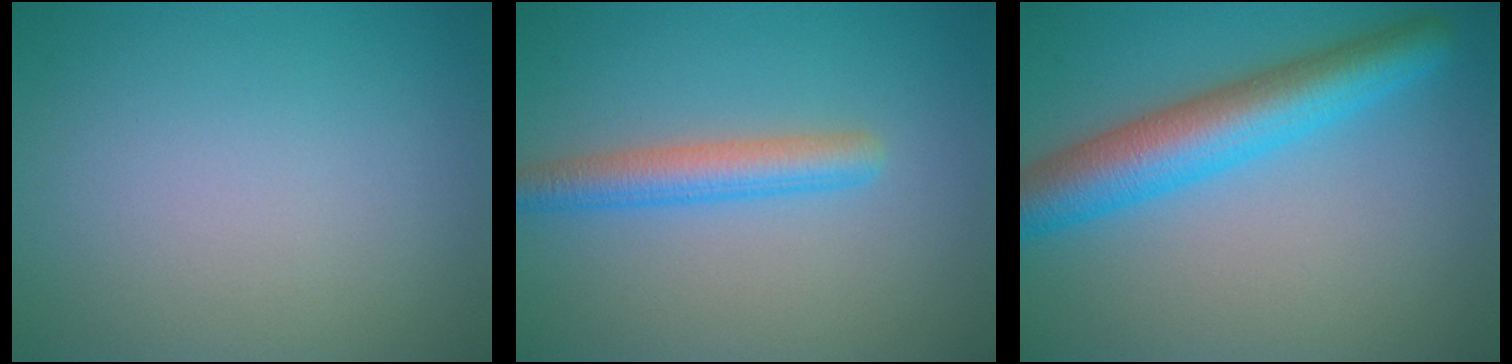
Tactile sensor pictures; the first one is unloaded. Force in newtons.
{"total": 3.3, "press": 3.3, "slide": 0.0}
{"total": 6.7, "press": 6.7, "slide": 0.2}